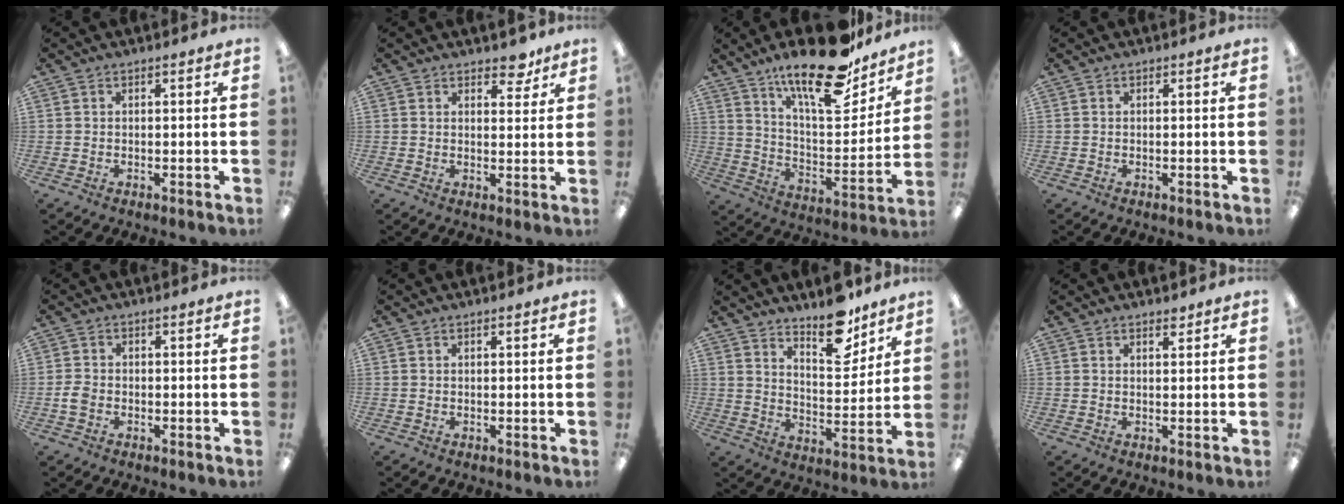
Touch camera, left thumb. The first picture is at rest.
{"total": 4.9, "force": [3.8, 2.3, 2.0], "torque": [-0.007, -0.022, 0.063]}
{"total": 22.4, "force": [16.9, 6.7, 13.1], "torque": [-0.210, -0.112, 0.283]}
{"total": 0.0}
{"total": 2.6, "force": [-0.7, 1.8, 1.7], "torque": [-0.038, 0.003, -0.015]}
{"total": 0.6, "force": [0.5, 0.0, 0.4], "torque": [-0.008, 0.002, 0.008]}
{"total": 13.3, "force": [10.6, 5.2, 6.2], "torque": [-0.073, -0.076, 0.186]}
{"total": 1.7, "force": [1.5, 0.5, 0.6], "torque": [-0.006, -0.004, 0.026]}